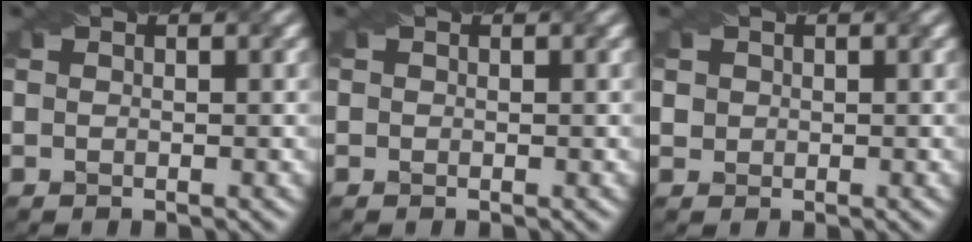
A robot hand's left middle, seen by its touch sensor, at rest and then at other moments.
{"total": 0.6, "force": [0.3, 0.4, 0.2], "torque": [0.001, 0.010, -0.003]}
{"total": 2.0, "force": [0.9, 1.6, 0.7], "torque": [-0.015, 0.012, 0.017]}